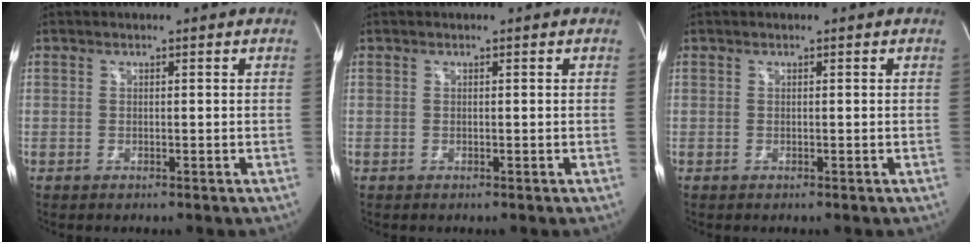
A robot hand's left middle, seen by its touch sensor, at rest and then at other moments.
{"total": 0.0}
{"total": 0.0}